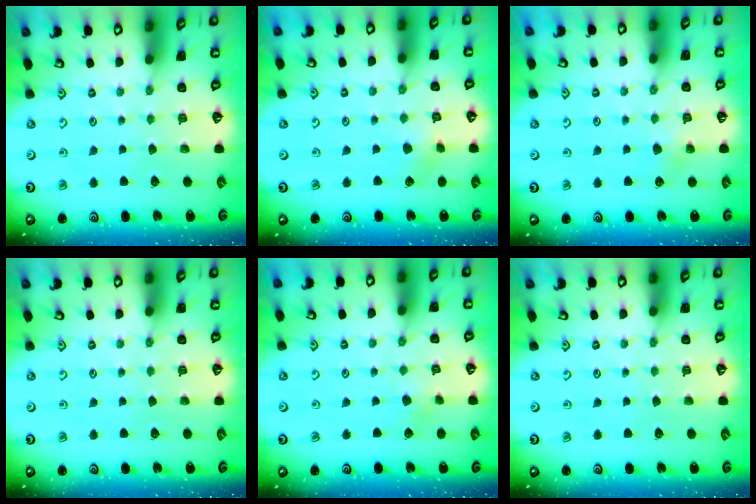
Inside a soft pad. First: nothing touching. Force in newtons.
{"total": 3.1, "press": 3.1, "slide": 0.5}
{"total": 5.3, "press": 5.2, "slide": 0.6}
{"total": 0.0}
{"total": 2.9, "press": 2.8, "slide": 0.9}
{"total": 0.0}